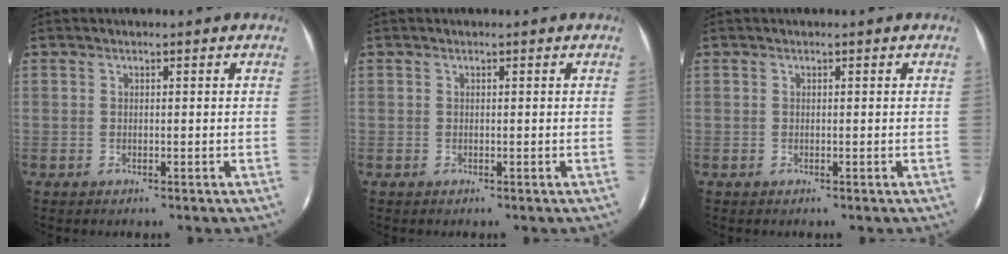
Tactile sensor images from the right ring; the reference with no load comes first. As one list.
[{"total": 0.0}, {"total": 0.0}]